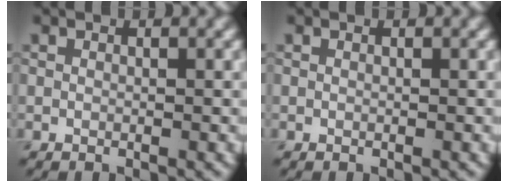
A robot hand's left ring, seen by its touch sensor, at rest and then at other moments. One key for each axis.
{"total": 0.0}